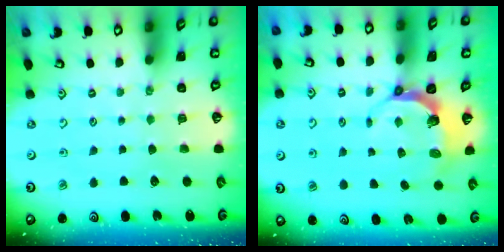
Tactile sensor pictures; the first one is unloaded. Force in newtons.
{"total": 5.8, "press": 4.7, "slide": 3.4}